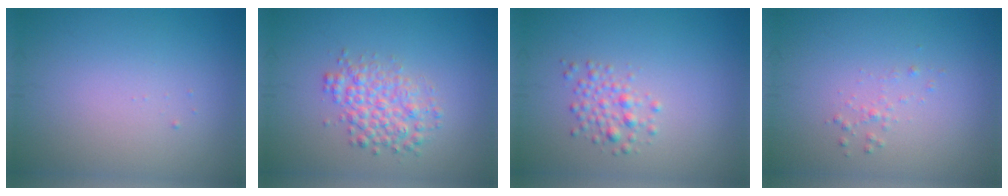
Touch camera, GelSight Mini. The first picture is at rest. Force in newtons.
{"total": 3.3, "press": 3.3, "slide": 0.1}
{"total": 1.9, "press": 1.9, "slide": 0.1}
{"total": 0.7, "press": 0.7, "slide": 0.1}